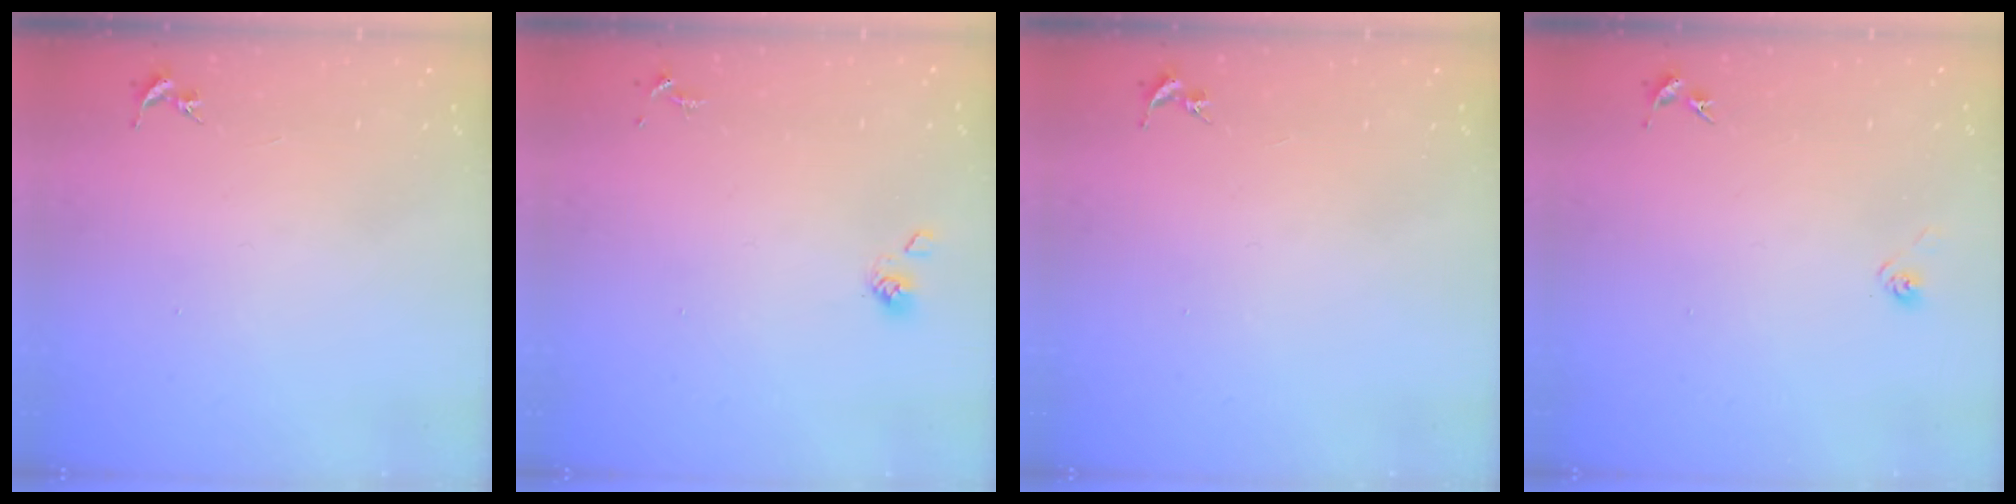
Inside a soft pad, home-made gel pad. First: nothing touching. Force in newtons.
{"total": 4.4, "press": 3.7, "slide": 2.4}
{"total": 0.0}
{"total": 3.3, "press": 3.0, "slide": 1.2}